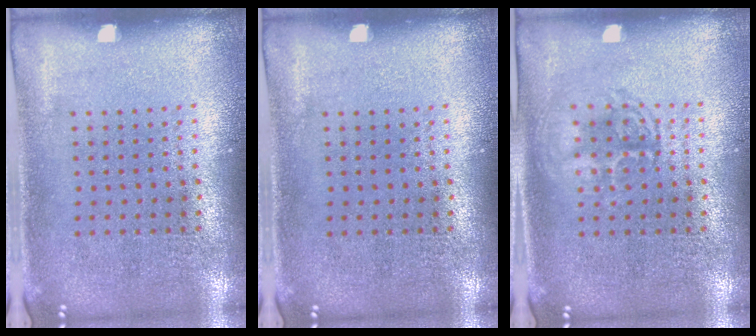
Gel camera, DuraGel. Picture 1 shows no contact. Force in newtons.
{"total": 0.0}
{"total": 1.1, "press": 1.1, "slide": 0.2}